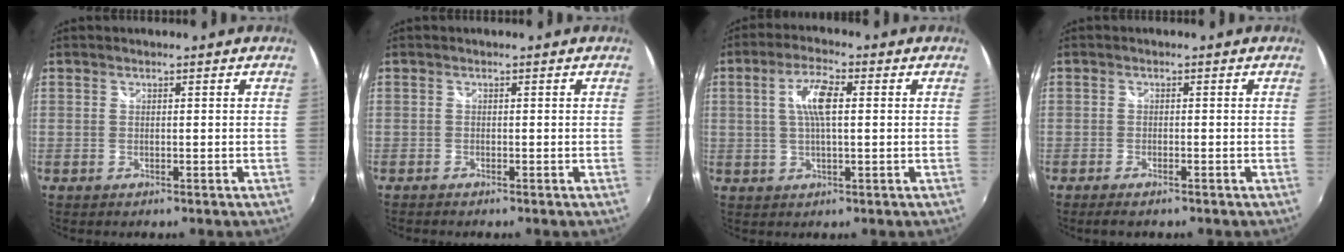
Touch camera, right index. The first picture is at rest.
{"total": 0.8, "force": [-0.8, 0.3, 0.2], "torque": [-0.008, -0.004, -0.017]}
{"total": 6.5, "force": [1.0, 1.9, 6.2], "torque": [-0.116, 0.008, 0.020]}
{"total": 2.5, "force": [-2.0, 0.6, 1.4], "torque": [-0.034, -0.006, -0.037]}